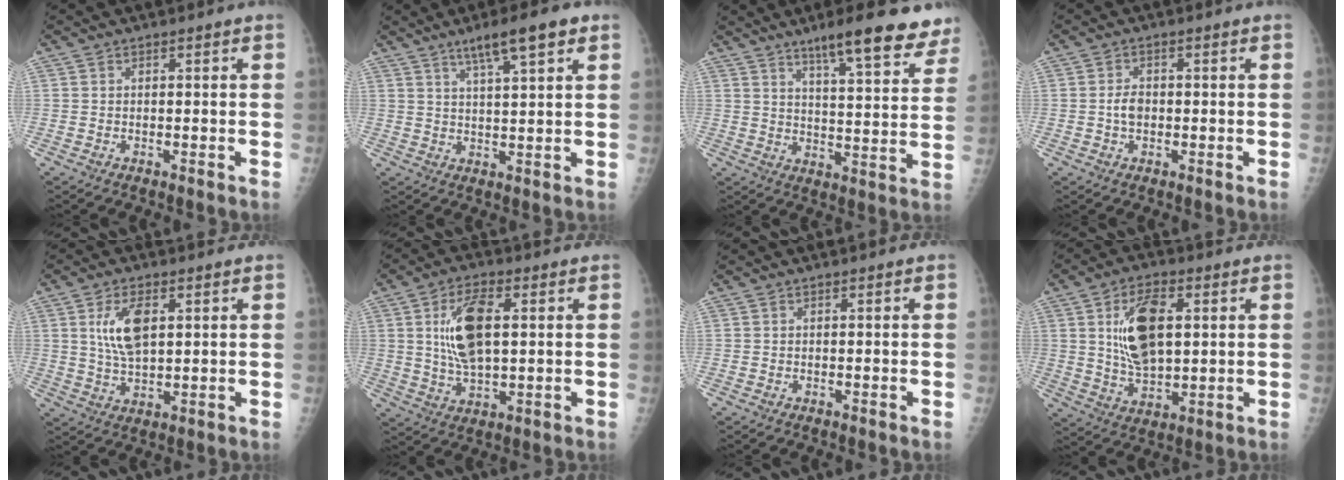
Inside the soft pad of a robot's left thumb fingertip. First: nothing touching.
{"total": 8.6, "force": [5.2, 1.3, 6.8], "torque": [-0.107, -0.013, 0.086]}
{"total": 15.9, "force": [11.5, 3.2, 10.6], "torque": [-0.115, -0.053, 0.160]}
{"total": 2.8, "force": [-0.2, 1.8, 2.1], "torque": [-0.034, 0.005, -0.004]}
{"total": 8.2, "force": [2.5, 4.0, 6.7], "torque": [-0.122, -0.010, 0.052]}
{"total": 11.6, "force": [2.4, 5.3, 10.0], "torque": [-0.183, -0.004, 0.048]}
{"total": 0.0}
{"total": 13.0, "force": [3.1, 6.8, 10.6], "torque": [-0.176, -0.009, 0.062]}